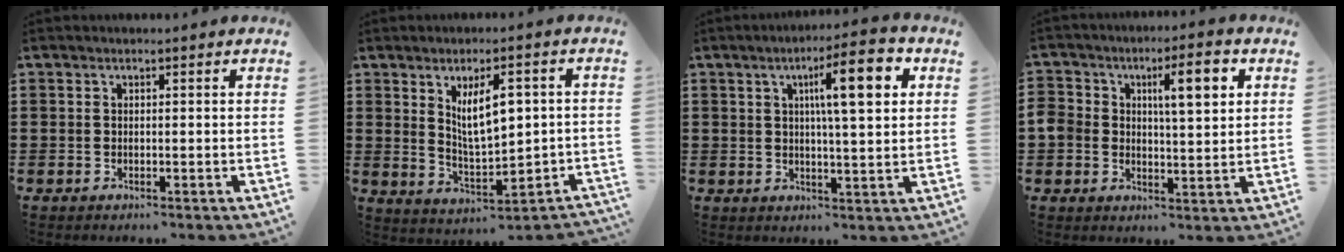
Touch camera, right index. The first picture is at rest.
{"total": 8.1, "force": [1.3, 3.6, 7.1], "torque": [-0.128, 0.007, 0.023]}
{"total": 9.9, "force": [3.3, 2.0, 9.1], "torque": [-0.159, 0.002, 0.047]}
{"total": 7.4, "force": [2.2, 4.0, 5.8], "torque": [-0.104, 0.007, 0.028]}